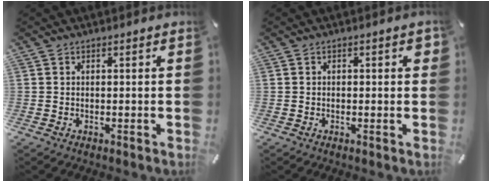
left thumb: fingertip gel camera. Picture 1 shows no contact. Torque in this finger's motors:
{"motor_torque": [0.11, -0.17, 0.20, -0.06, -0.01]}